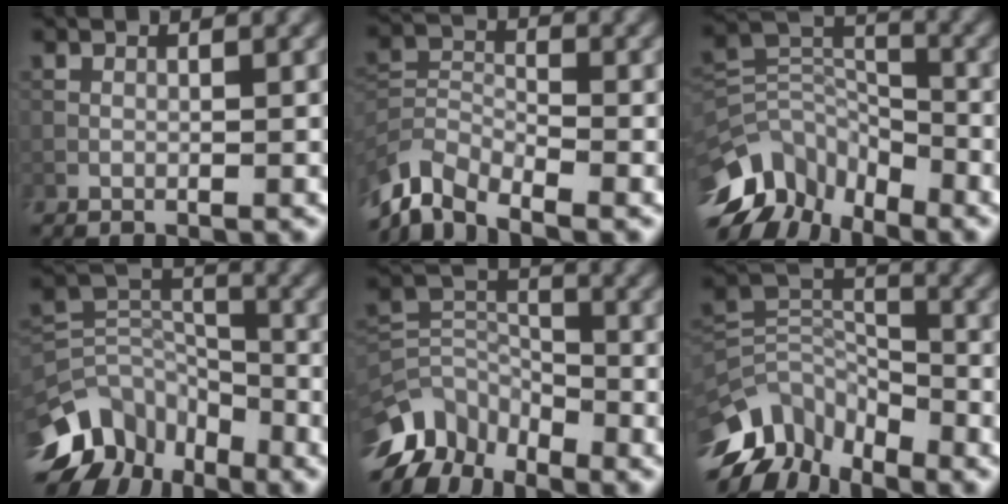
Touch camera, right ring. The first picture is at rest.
{"total": 5.7, "force": [-5.0, 1.9, 2.0], "torque": [-0.040, -0.010, -0.109]}
{"total": 10.7, "force": [-7.7, 6.0, 4.4], "torque": [-0.077, 0.019, -0.142]}
{"total": 11.2, "force": [-7.7, 7.0, 3.9], "torque": [-0.078, 0.016, -0.135]}
{"total": 8.2, "force": [-6.2, 4.4, 3.0], "torque": [-0.052, -0.003, -0.124]}
{"total": 9.4, "force": [-6.9, 5.1, 3.9], "torque": [-0.075, 0.010, -0.134]}